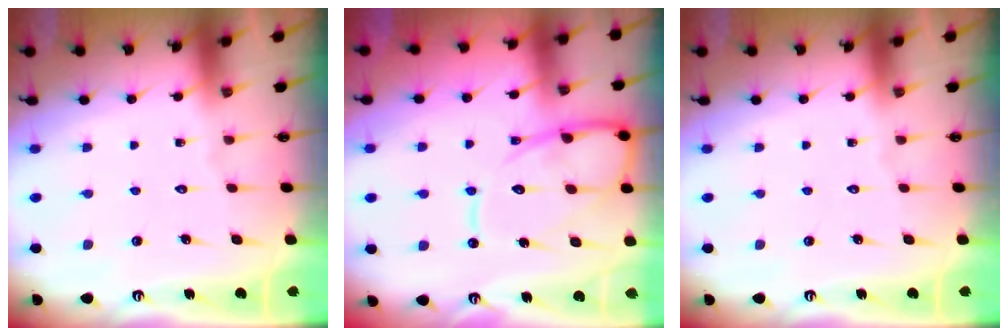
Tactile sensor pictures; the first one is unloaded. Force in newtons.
{"total": 13.6, "press": 13.6, "slide": 1.5}
{"total": 0.0}